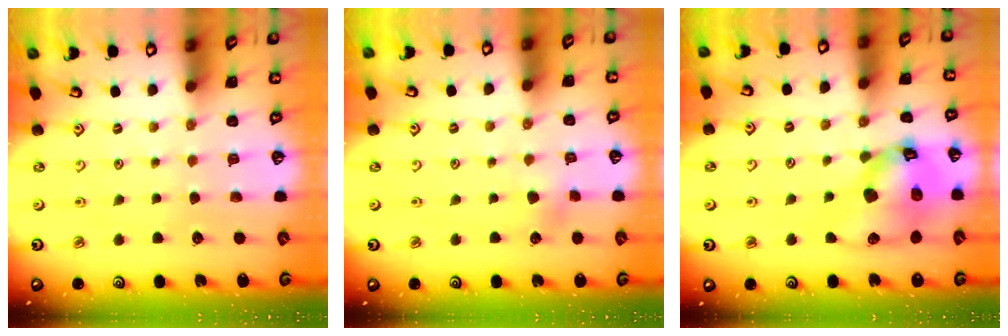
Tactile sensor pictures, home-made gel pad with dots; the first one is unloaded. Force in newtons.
{"total": 3.0, "press": 2.9, "slide": 0.5}
{"total": 16.7, "press": 16.5, "slide": 2.3}